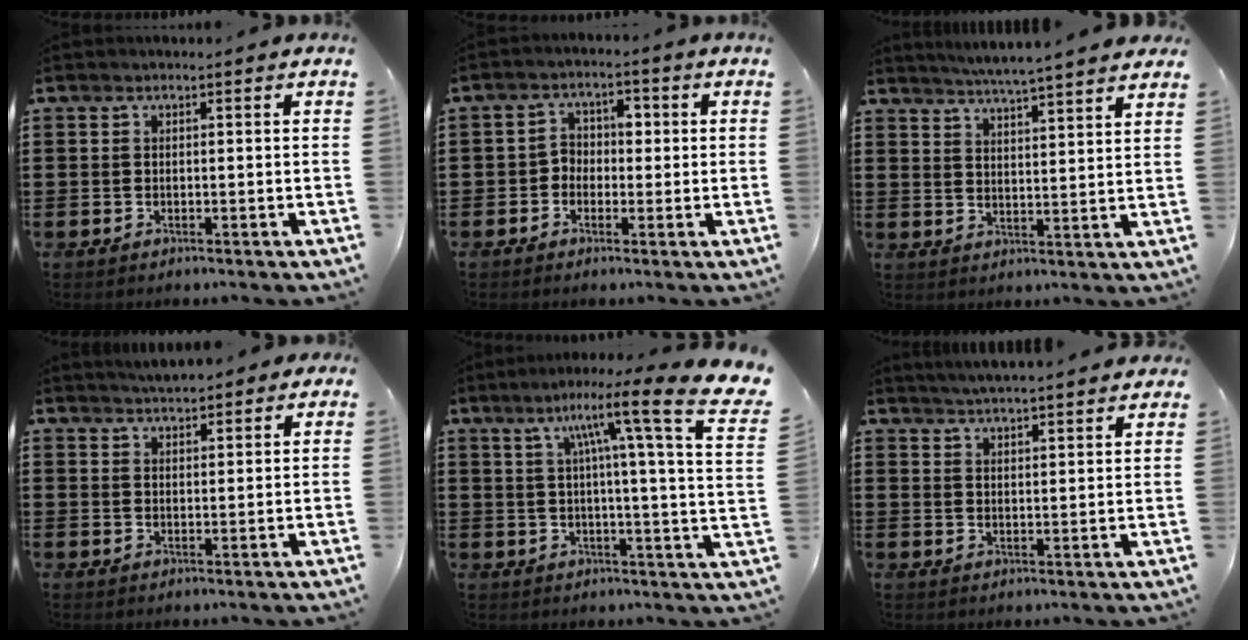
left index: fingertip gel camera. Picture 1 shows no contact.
{"total": 3.2, "force": [-0.9, 2.6, 1.5], "torque": [-0.041, 0.015, -0.024]}
{"total": 4.5, "force": [4.2, -0.8, 1.1], "torque": [-0.037, -0.024, 0.073]}
{"total": 3.0, "force": [2.9, 0.4, 0.4], "torque": [-0.016, -0.002, 0.055]}
{"total": 13.0, "force": [6.9, 0.4, 11.0], "torque": [-0.195, -0.040, 0.089]}
{"total": 3.7, "force": [3.7, -0.5, 0.3], "torque": [-0.019, -0.019, 0.065]}